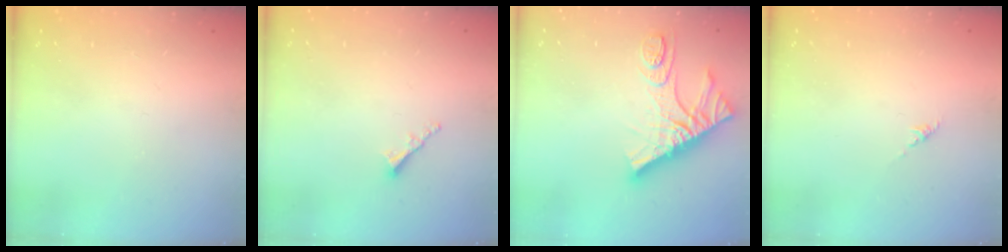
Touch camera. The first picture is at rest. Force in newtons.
{"total": 2.0, "press": 2.0, "slide": 0.5}
{"total": 14.9, "press": 14.9, "slide": 1.1}
{"total": 0.0}